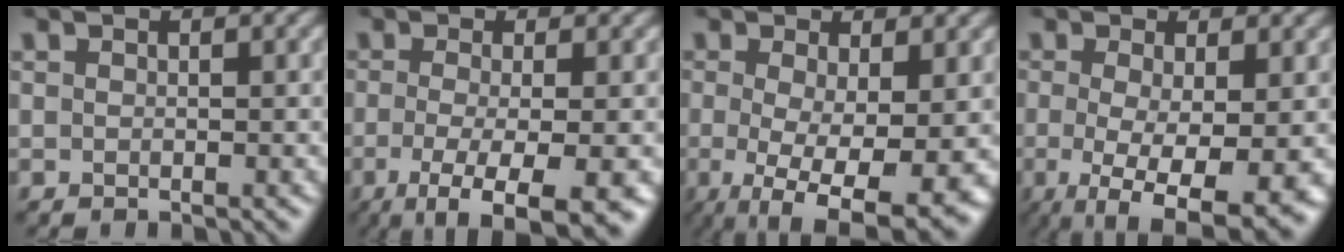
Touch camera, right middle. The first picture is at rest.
{"total": 7.9, "force": [-3.4, 2.2, 6.8], "torque": [-0.101, -0.014, -0.052]}
{"total": 8.5, "force": [-1.9, 2.6, 7.9], "torque": [-0.133, -0.022, -0.022]}
{"total": 7.7, "force": [-2.0, 2.1, 7.1], "torque": [-0.127, -0.024, -0.024]}